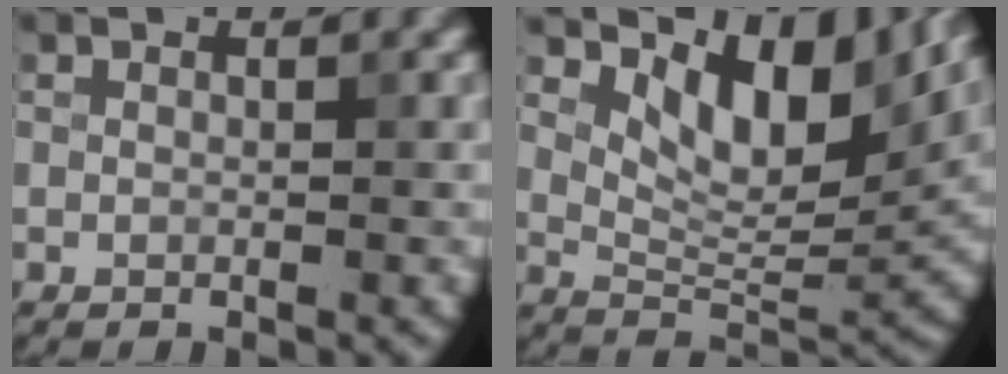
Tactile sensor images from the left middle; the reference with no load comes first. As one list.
[{"total": 8.3, "force": [4.5, 3.8, 5.8], "torque": [-0.086, -0.009, 0.077]}]